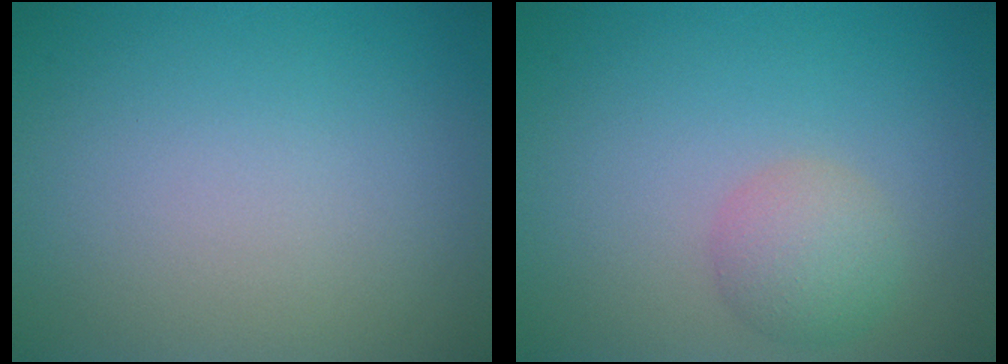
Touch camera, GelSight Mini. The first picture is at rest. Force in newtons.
{"total": 2.7, "press": 2.7, "slide": 0.2}